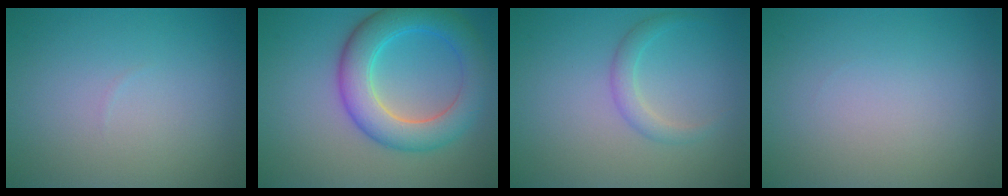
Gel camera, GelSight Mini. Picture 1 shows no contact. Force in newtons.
{"total": 6.7, "press": 6.7, "slide": 0.3}
{"total": 1.7, "press": 1.7, "slide": 0.1}
{"total": 0.0}